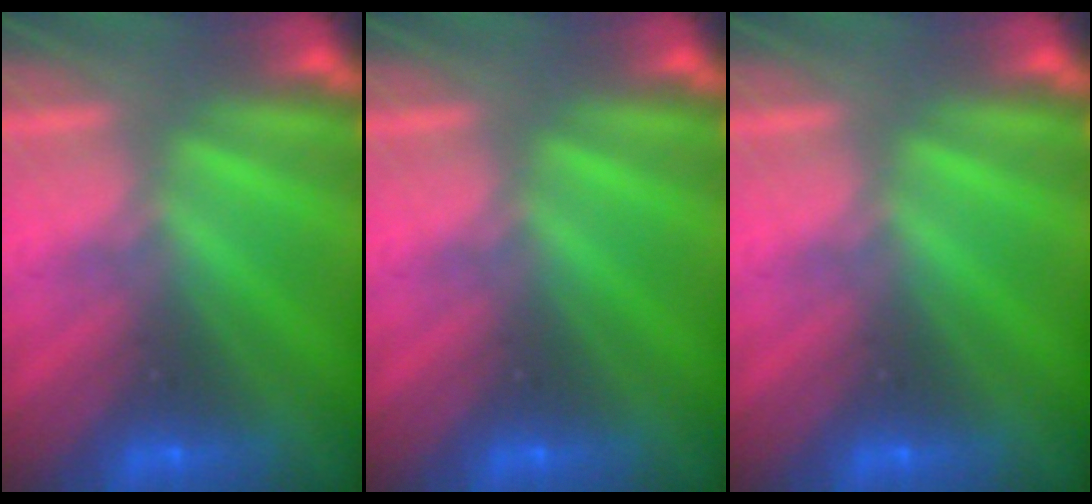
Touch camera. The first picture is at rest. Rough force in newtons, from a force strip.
{"total": 0.0}
{"total": 0.0}